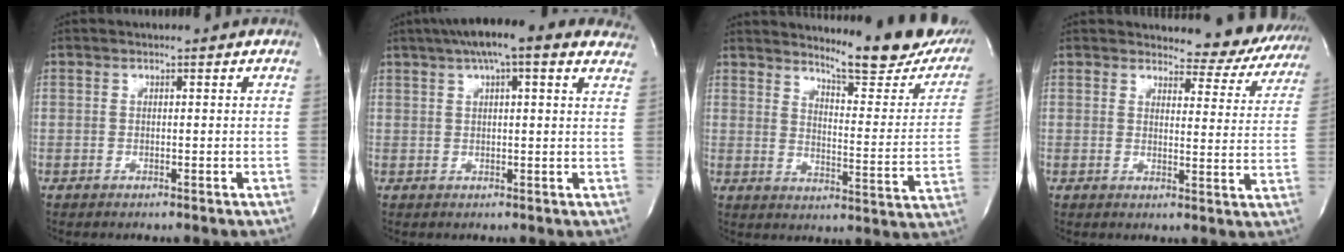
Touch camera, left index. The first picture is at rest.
{"total": 14.1, "force": [10.3, 3.2, 9.2], "torque": [-0.146, 0.047, 0.133]}
{"total": 17.8, "force": [15.7, 2.7, 7.9], "torque": [-0.099, -0.070, 0.186]}
{"total": 10.1, "force": [9.8, 2.6, 0.1], "torque": [0.025, -0.043, 0.087]}